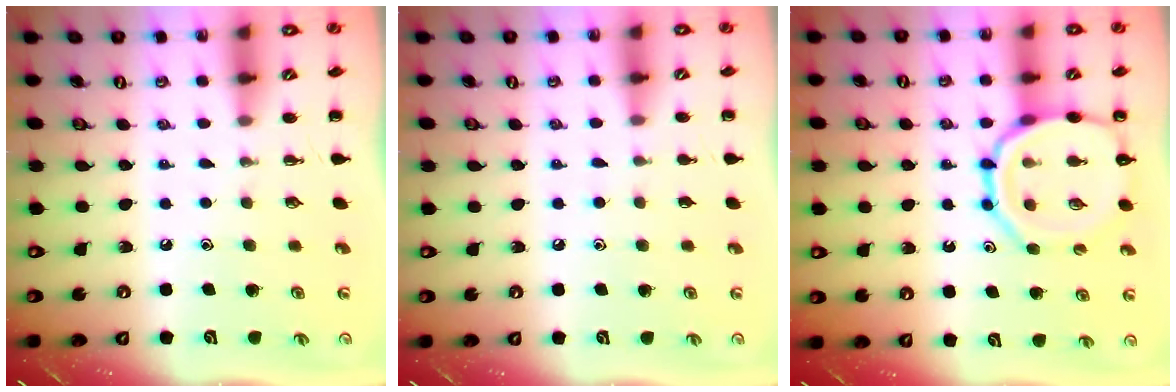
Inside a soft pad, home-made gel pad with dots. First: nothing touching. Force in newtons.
{"total": 2.9, "press": 2.6, "slide": 1.2}
{"total": 14.1, "press": 14.0, "slide": 1.7}